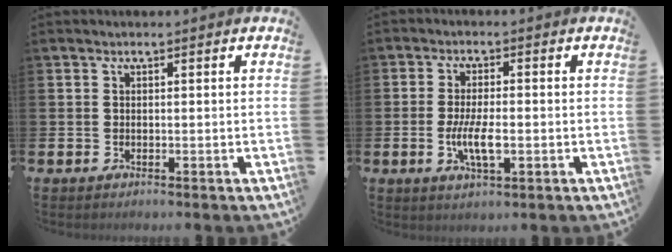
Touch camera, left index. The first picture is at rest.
{"total": 5.1, "force": [-1.0, 1.9, 4.6], "torque": [-0.094, -0.002, -0.021]}